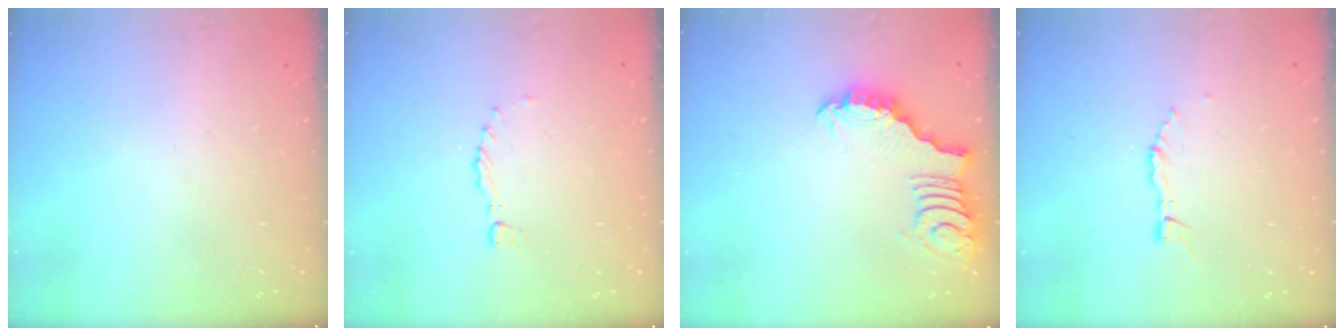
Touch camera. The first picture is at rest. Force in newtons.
{"total": 0.0}
{"total": 2.4, "press": 2.4, "slide": 0.3}
{"total": 2.9, "press": 2.8, "slide": 0.3}